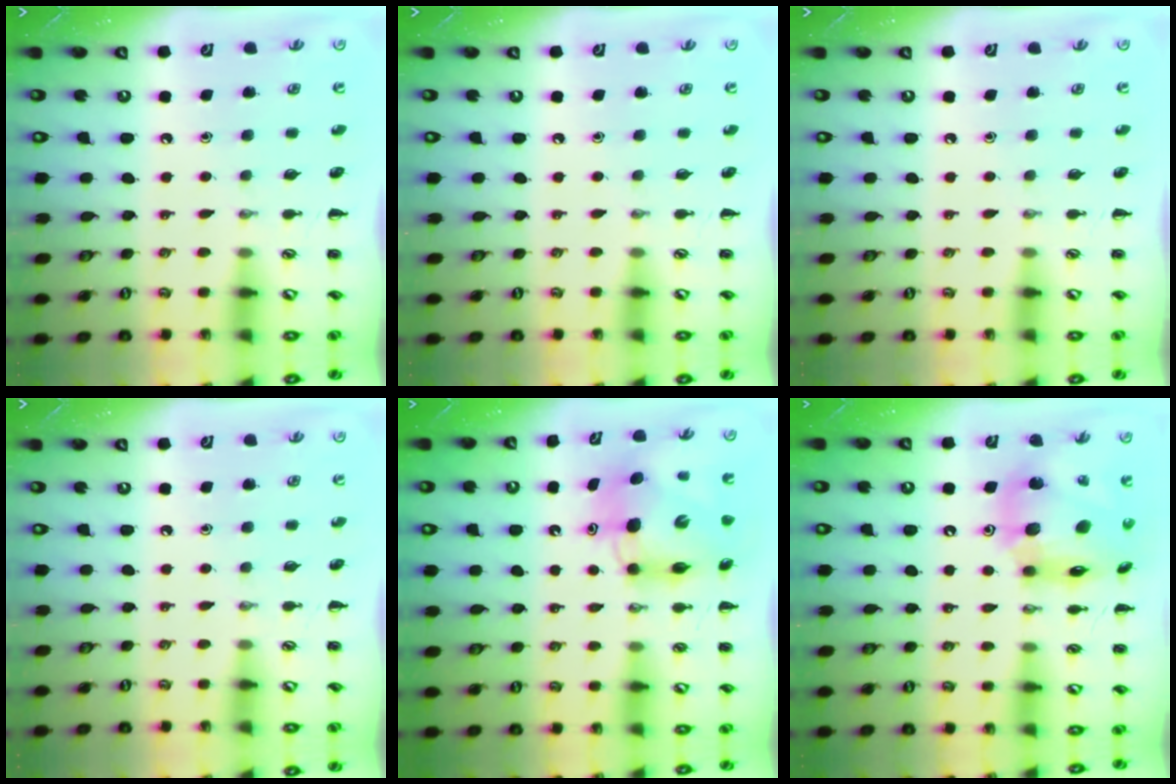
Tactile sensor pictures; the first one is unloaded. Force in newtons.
{"total": 0.0}
{"total": 0.0}
{"total": 0.0}
{"total": 9.3, "press": 8.9, "slide": 2.6}
{"total": 18.3, "press": 18.0, "slide": 3.6}